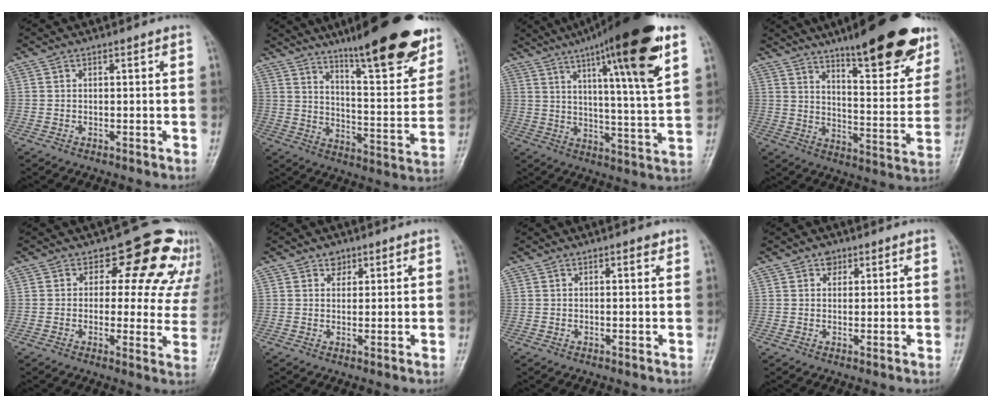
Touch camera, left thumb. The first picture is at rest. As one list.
[{"total": 23.0, "force": [16.2, 4.7, 15.6], "torque": [-0.190, -0.073, 0.238]}, {"total": 22.6, "force": [12.2, 2.8, 18.8], "torque": [-0.274, -0.035, 0.183]}, {"total": 23.4, "force": [16.2, 5.9, 15.8], "torque": [-0.178, -0.075, 0.229]}, {"total": 13.6, "force": [8.9, 8.2, 6.3], "torque": [-0.010, -0.032, 0.077]}, {"total": 2.0, "force": [1.2, 1.5, 0.4], "torque": [0.010, -0.005, 0.013]}, {"total": 0.6, "force": [0.5, 0.2, 0.3], "torque": [-0.001, -0.002, 0.004]}, {"total": 1.8, "force": [1.0, 1.5, 0.5], "torque": [0.008, -0.003, 0.009]}]